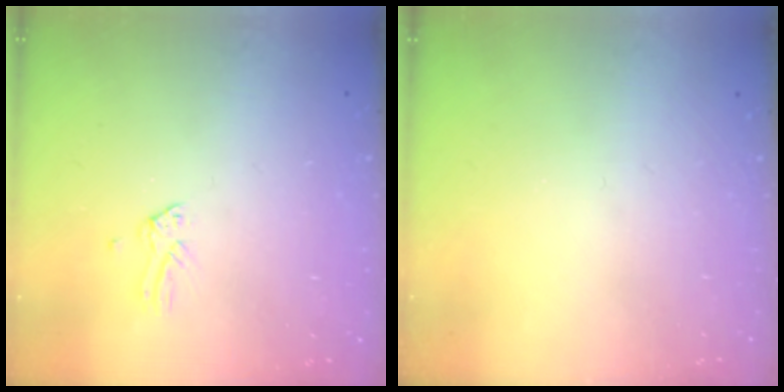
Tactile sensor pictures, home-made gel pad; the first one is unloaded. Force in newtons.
{"total": 0.0}